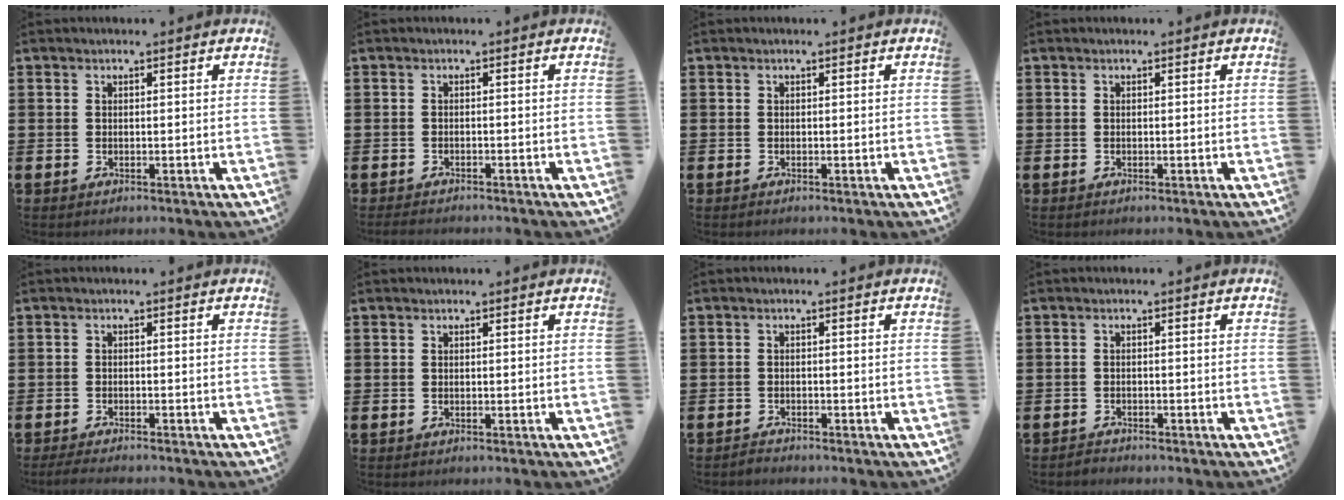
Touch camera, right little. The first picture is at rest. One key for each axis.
{"total": 1.0, "fx": -1.0, "fy": 0.1, "fz": 0.2, "tx": -0.005, "ty": -0.001, "tz": -0.020}
{"total": 0.0}
{"total": 0.0}
{"total": 1.4, "fx": -1.2, "fy": 0.1, "fz": 0.6, "tx": -0.010, "ty": 0.001, "tz": -0.024}
{"total": 0.0}
{"total": 1.0, "fx": -1.0, "fy": 0.0, "fz": -0.1, "tx": -0.002, "ty": 0.000, "tz": -0.020}
{"total": 1.0, "fx": -0.9, "fy": 0.0, "fz": -0.1, "tx": 0.000, "ty": 0.001, "tz": -0.020}